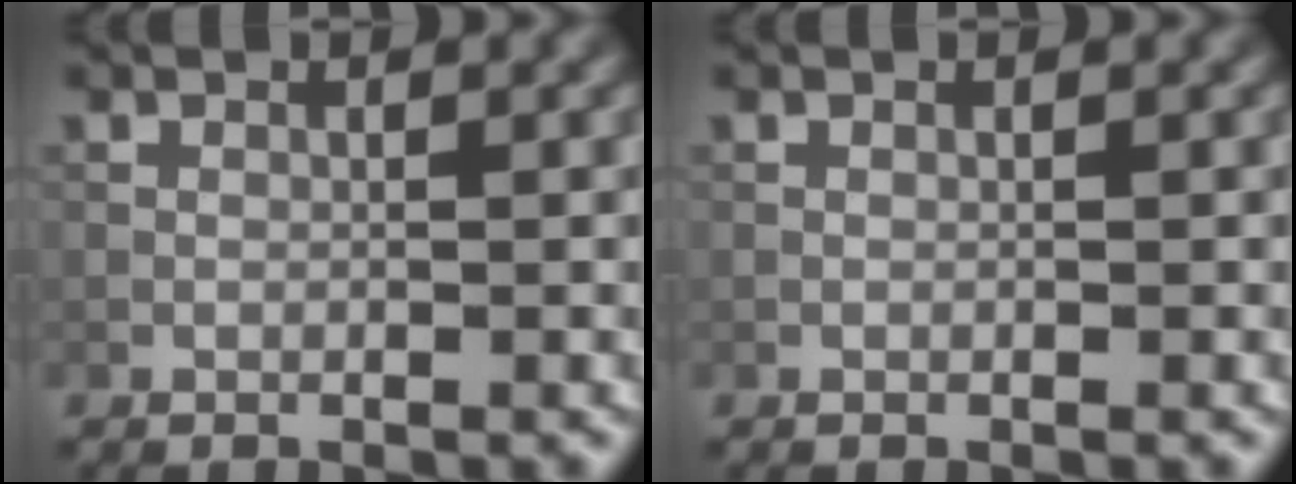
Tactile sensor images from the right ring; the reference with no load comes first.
{"total": 0.0}